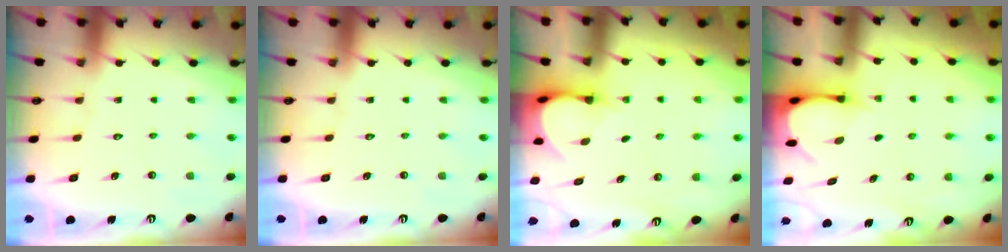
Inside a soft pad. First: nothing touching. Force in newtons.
{"total": 0.0}
{"total": 4.0, "press": 3.9, "slide": 0.3}
{"total": 3.4, "press": 3.4, "slide": 0.3}